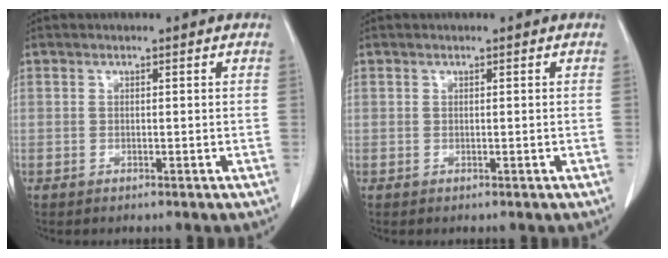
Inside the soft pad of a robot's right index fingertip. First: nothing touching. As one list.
[{"total": 0.0}]